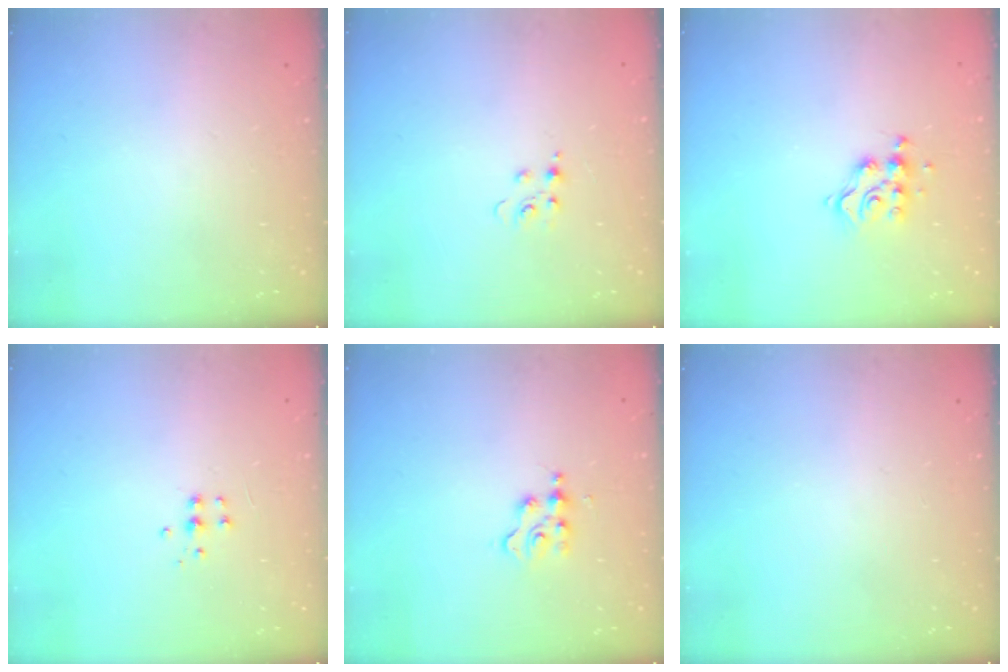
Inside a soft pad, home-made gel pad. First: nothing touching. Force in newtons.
{"total": 4.7, "press": 4.7, "slide": 0.5}
{"total": 8.5, "press": 8.5, "slide": 0.4}
{"total": 4.0, "press": 3.9, "slide": 0.5}
{"total": 2.3, "press": 2.3, "slide": 0.3}
{"total": 0.0}